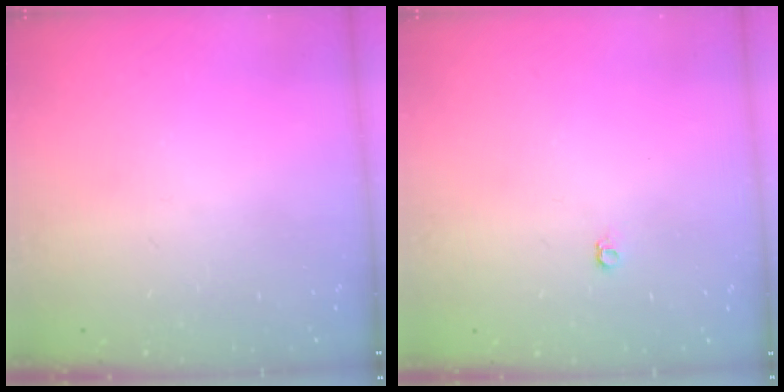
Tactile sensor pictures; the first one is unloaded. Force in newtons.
{"total": 3.6, "press": 3.5, "slide": 0.6}